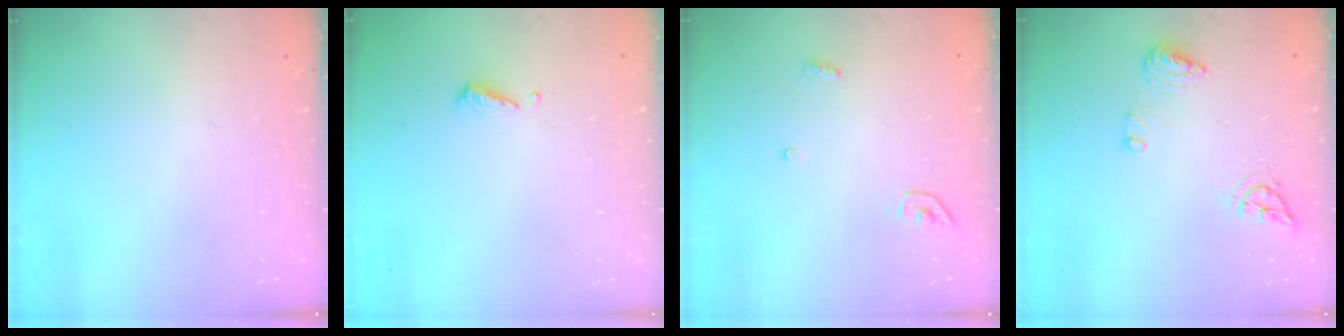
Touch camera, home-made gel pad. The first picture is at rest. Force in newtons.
{"total": 3.9, "press": 3.9, "slide": 0.4}
{"total": 3.5, "press": 3.5, "slide": 0.1}
{"total": 8.6, "press": 8.6, "slide": 0.9}